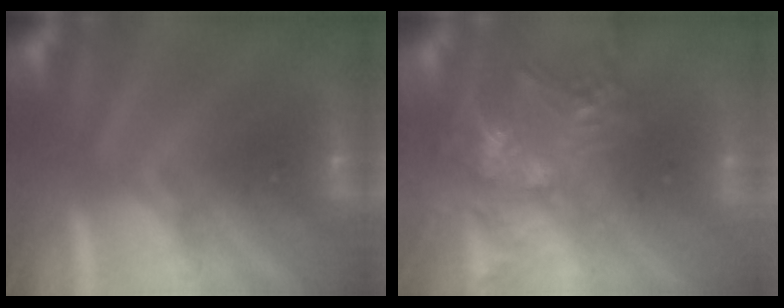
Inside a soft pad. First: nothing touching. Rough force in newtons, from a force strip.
{"total": 7.7}